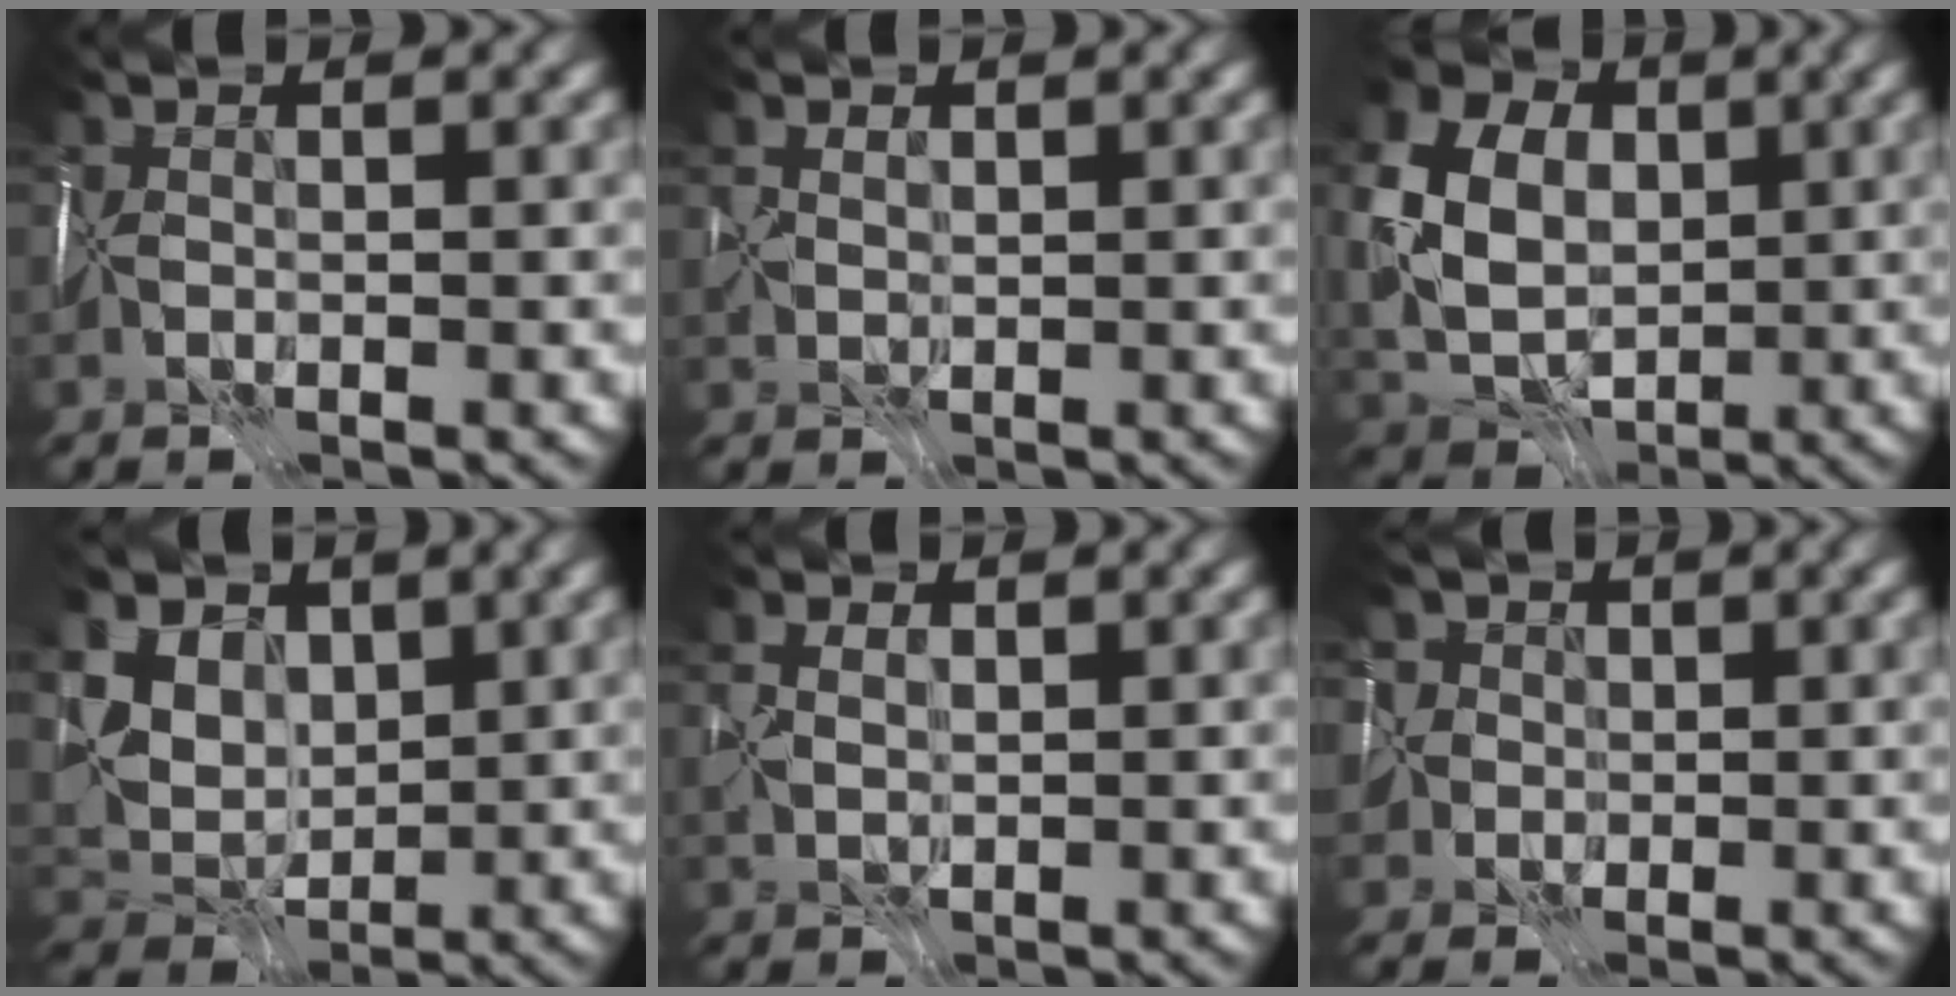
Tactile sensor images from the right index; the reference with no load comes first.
{"total": 0.9, "force": [0.8, 0.4, -0.1], "torque": [0.003, 0.005, 0.017]}
{"total": 8.9, "force": [0.9, 6.8, 5.6], "torque": [-0.142, 0.004, 0.013]}
{"total": 6.7, "force": [3.4, 5.2, 2.6], "torque": [-0.072, 0.013, 0.057]}
{"total": 1.7, "force": [0.8, 1.3, 0.8], "torque": [-0.016, 0.014, 0.016]}
{"total": 7.3, "force": [3.1, 6.1, 2.5], "torque": [-0.043, 0.039, 0.011]}